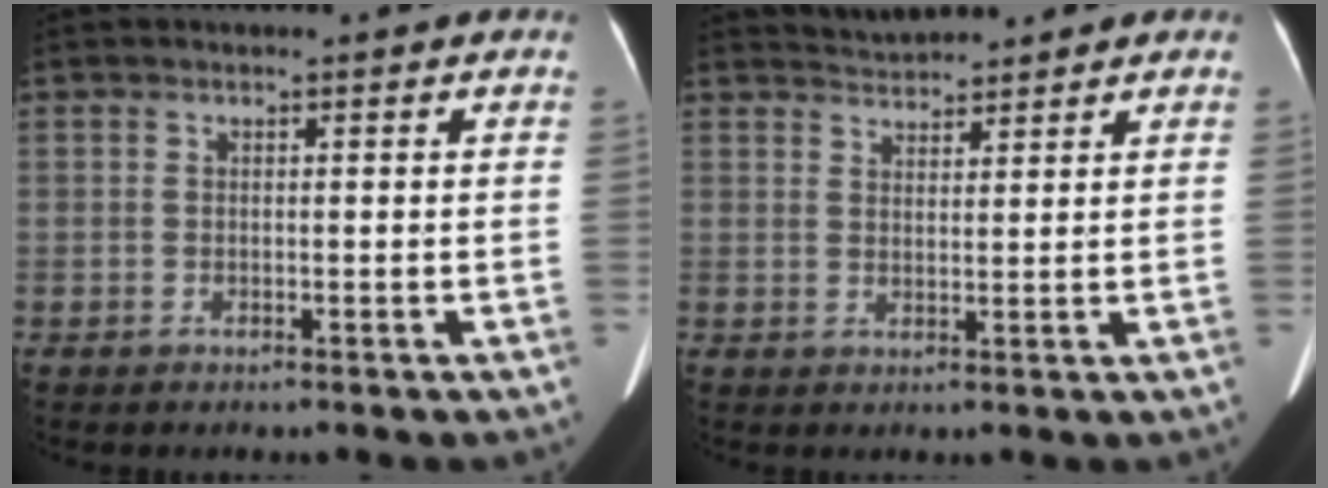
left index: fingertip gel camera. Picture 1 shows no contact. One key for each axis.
{"total": 4.0, "fx": 3.9, "fy": 0.6, "fz": 0.3, "tx": -0.009, "ty": 0.024, "tz": 0.067}